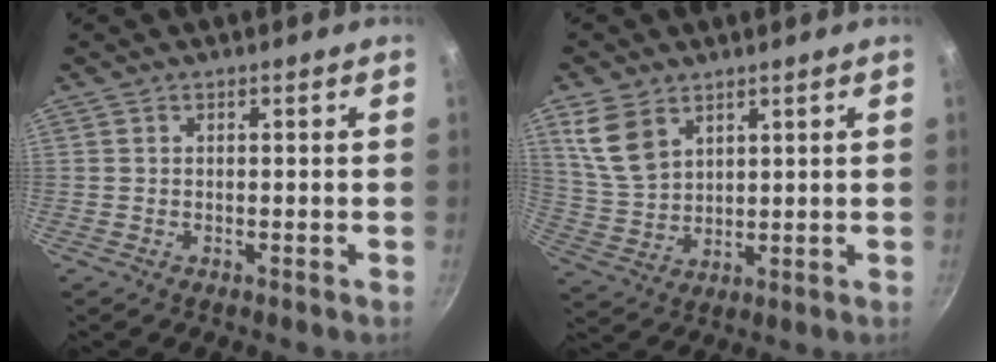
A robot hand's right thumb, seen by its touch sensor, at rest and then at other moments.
{"total": 8.7, "force": [4.6, 5.7, 4.6], "torque": [-0.077, -0.019, 0.105]}